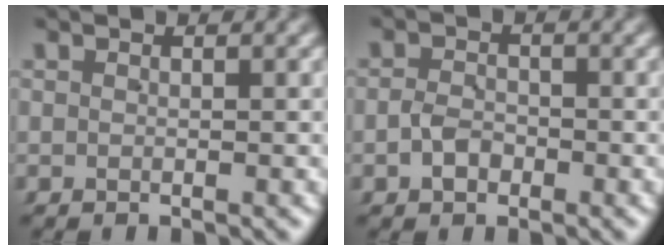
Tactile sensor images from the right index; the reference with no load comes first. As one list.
[{"total": 2.0, "force": [-1.1, 1.5, 0.7], "torque": [-0.010, 0.003, -0.019]}]